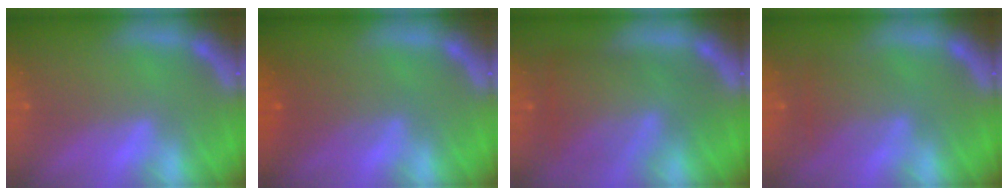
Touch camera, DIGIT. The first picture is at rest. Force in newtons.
{"total": 3.0}
{"total": 7.6}
{"total": 3.4}